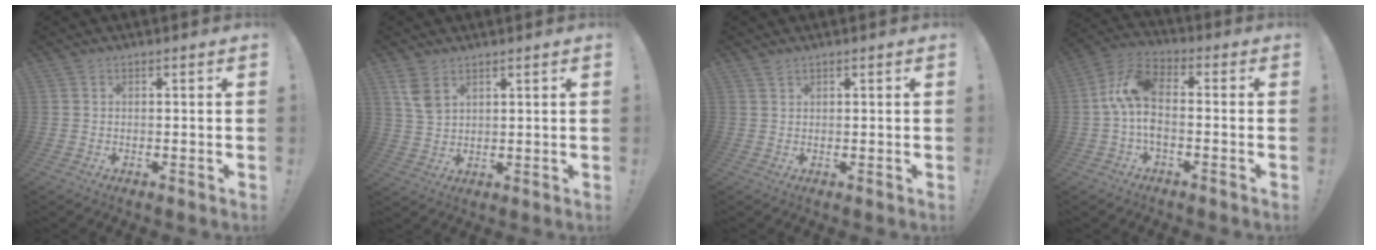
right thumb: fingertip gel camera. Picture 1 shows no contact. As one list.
[{"total": 6.0, "force": [3.5, 3.4, 3.5], "torque": [-0.053, -0.015, 0.066]}, {"total": 0.9, "force": [0.8, 0.3, 0.4], "torque": [-0.003, -0.002, 0.014]}, {"total": 10.7, "force": [-1.0, 6.1, 8.7], "torque": [-0.183, 0.010, -0.014]}]